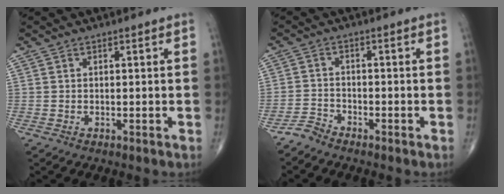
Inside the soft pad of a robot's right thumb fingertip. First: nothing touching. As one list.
[{"total": 2.7, "force": [-2.6, 0.6, 0.2], "torque": [-0.002, 0.001, -0.058]}]